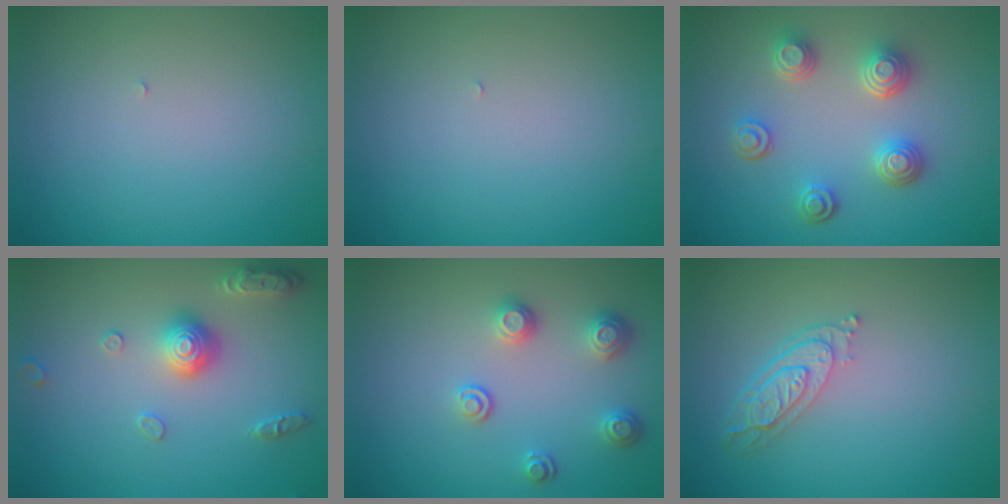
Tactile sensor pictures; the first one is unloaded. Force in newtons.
{"total": 0.0}
{"total": 4.1, "press": 3.4, "slide": 2.3}
{"total": 2.9, "press": 2.9, "slide": 0.2}
{"total": 2.5, "press": 2.3, "slide": 0.9}
{"total": 3.4, "press": 2.7, "slide": 2.1}